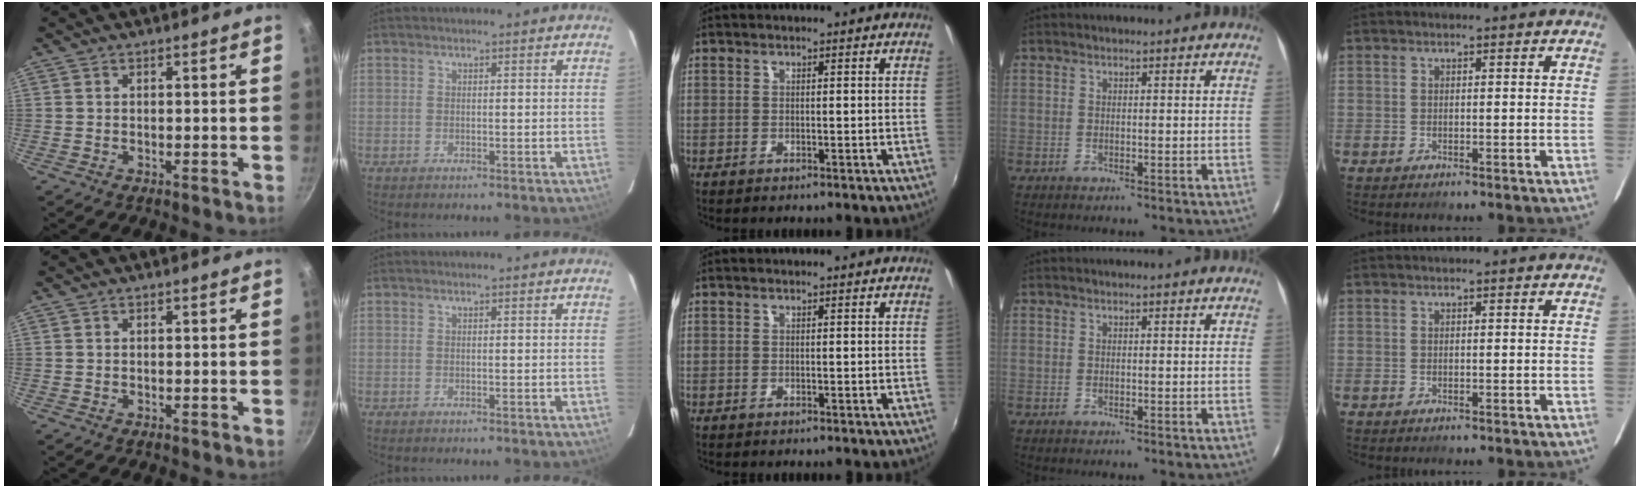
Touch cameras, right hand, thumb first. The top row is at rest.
{}